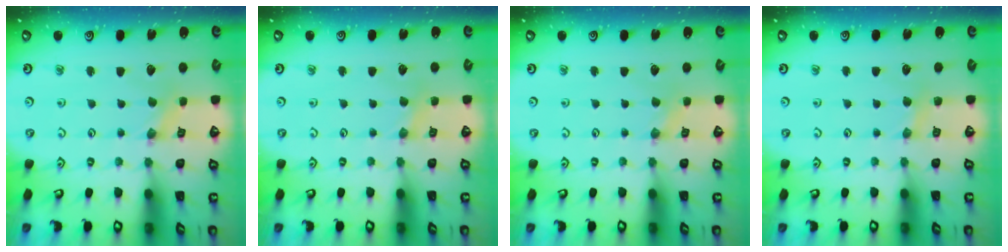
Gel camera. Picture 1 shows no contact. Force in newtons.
{"total": 2.3, "press": 2.3, "slide": 0.4}
{"total": 0.0}
{"total": 3.7, "press": 3.6, "slide": 0.6}